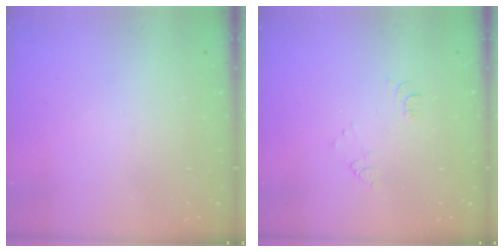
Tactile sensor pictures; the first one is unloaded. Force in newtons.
{"total": 6.9, "press": 6.8, "slide": 0.8}